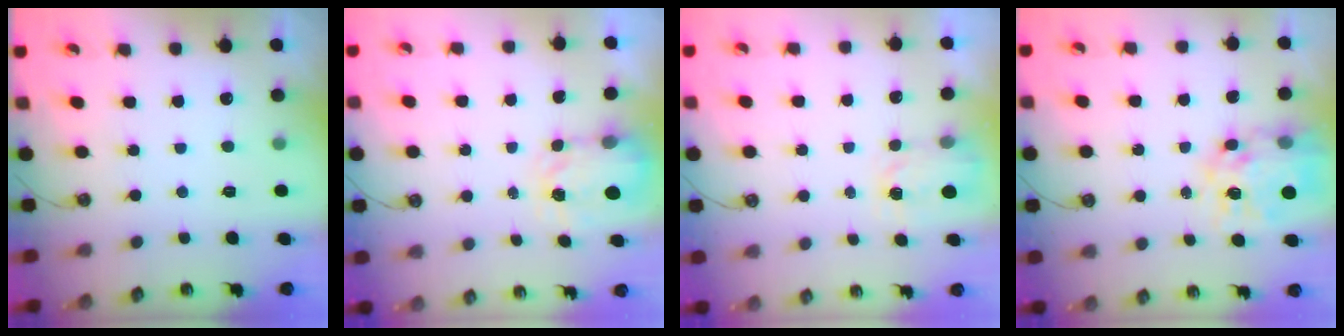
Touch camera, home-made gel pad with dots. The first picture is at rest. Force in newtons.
{"total": 4.0, "press": 3.9, "slide": 0.6}
{"total": 2.6, "press": 2.6, "slide": 0.4}
{"total": 14.7, "press": 14.6, "slide": 1.3}